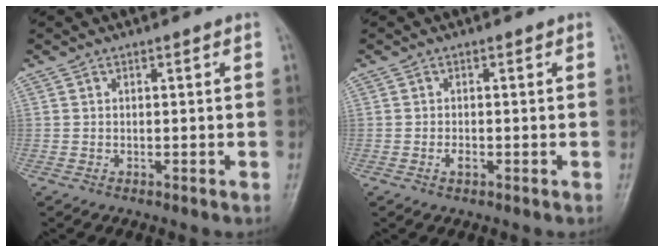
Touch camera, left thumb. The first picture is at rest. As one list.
[{"total": 1.2, "force": [-0.5, 0.7, 0.9], "torque": [-0.016, 0.000, -0.009]}]